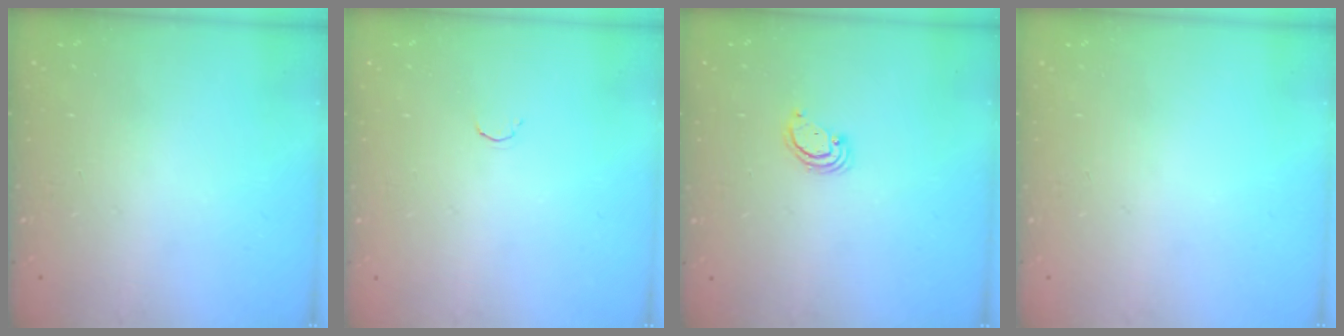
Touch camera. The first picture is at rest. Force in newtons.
{"total": 1.8, "press": 1.7, "slide": 0.4}
{"total": 2.3, "press": 2.3, "slide": 0.2}
{"total": 0.0}